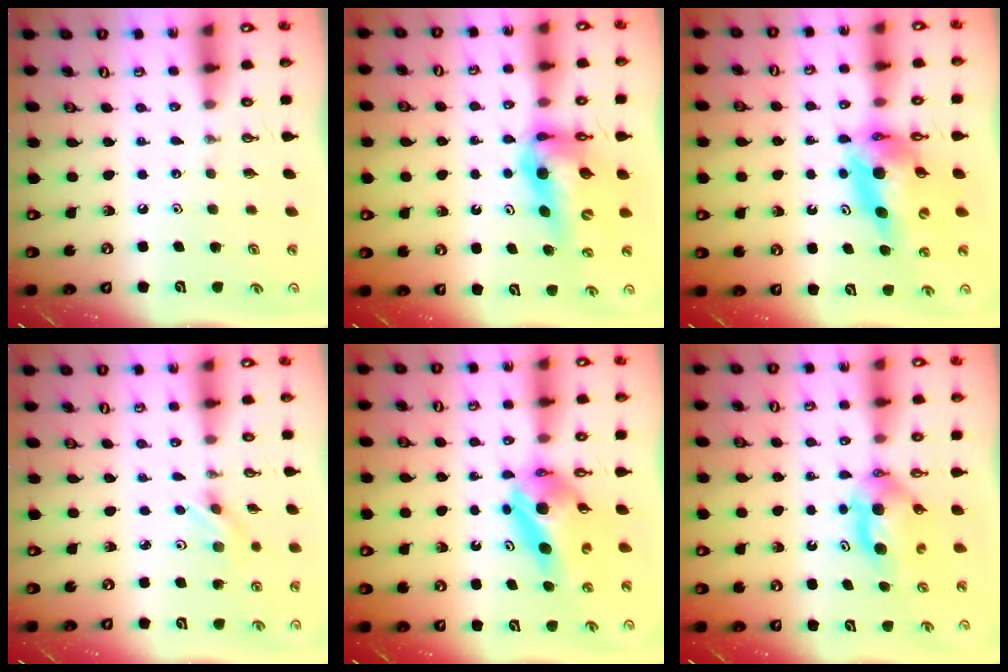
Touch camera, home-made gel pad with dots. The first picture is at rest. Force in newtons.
{"total": 13.7, "press": 13.1, "slide": 4.1}
{"total": 13.2, "press": 13.2, "slide": 1.3}
{"total": 2.2, "press": 2.1, "slide": 0.7}
{"total": 9.6, "press": 9.5, "slide": 0.9}
{"total": 6.0, "press": 5.8, "slide": 1.5}